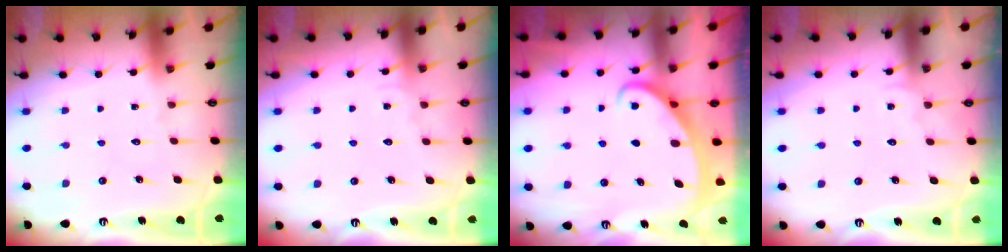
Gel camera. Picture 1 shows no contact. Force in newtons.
{"total": 2.9, "press": 2.9, "slide": 0.3}
{"total": 2.4, "press": 2.4, "slide": 0.4}
{"total": 2.4, "press": 2.4, "slide": 0.2}